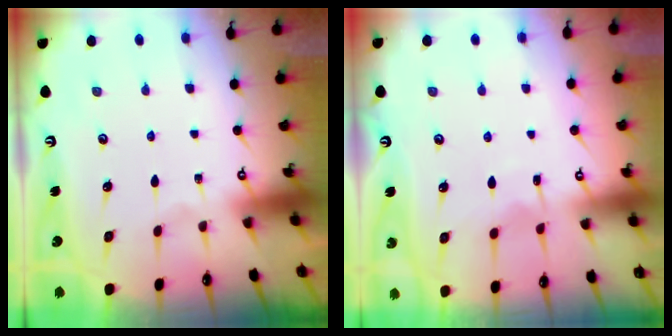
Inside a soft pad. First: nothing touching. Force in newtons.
{"total": 5.0, "press": 5.0, "slide": 0.5}